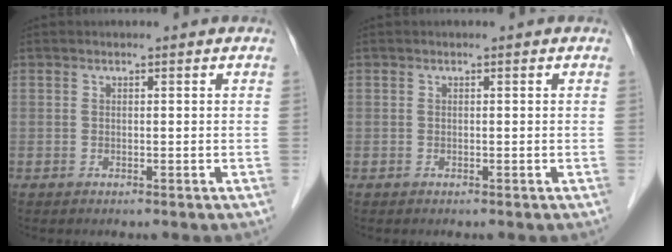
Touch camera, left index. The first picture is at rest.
{"total": 0.0}